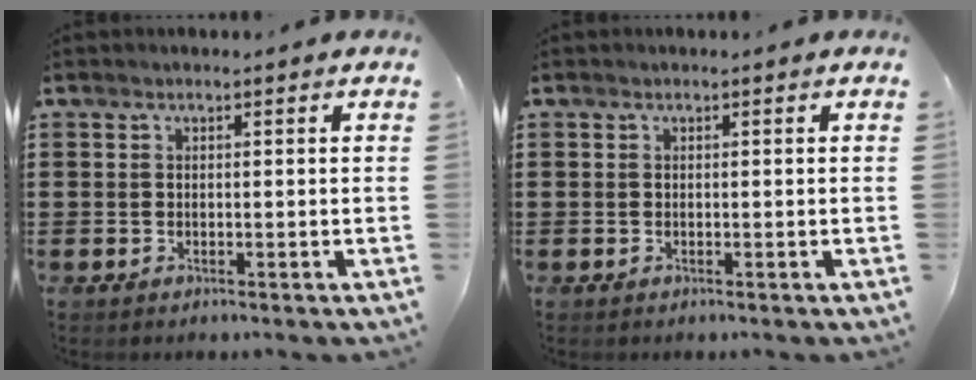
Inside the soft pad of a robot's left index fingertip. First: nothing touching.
{"total": 0.0}